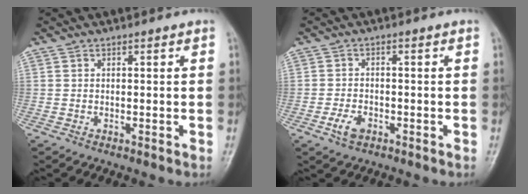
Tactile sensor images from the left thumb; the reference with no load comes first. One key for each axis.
{"total": 3.5, "fx": -1.7, "fy": 2.1, "fz": 2.2, "tx": -0.042, "ty": 0.007, "tz": -0.031}